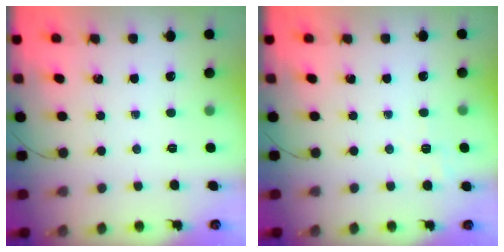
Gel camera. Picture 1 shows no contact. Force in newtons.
{"total": 2.6, "press": 2.1, "slide": 1.6}